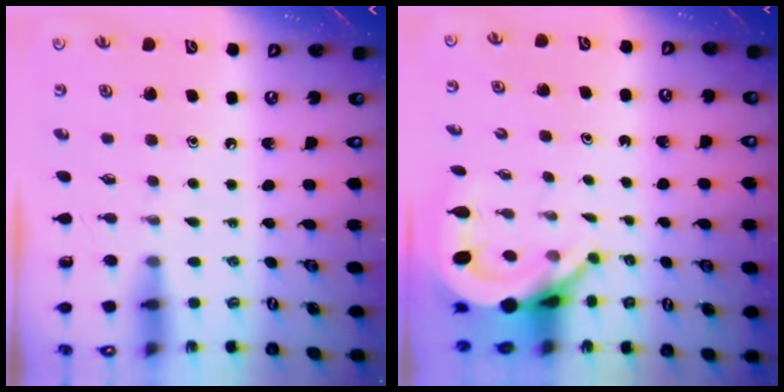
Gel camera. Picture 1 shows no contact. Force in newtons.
{"total": 6.6, "press": 6.6, "slide": 0.6}